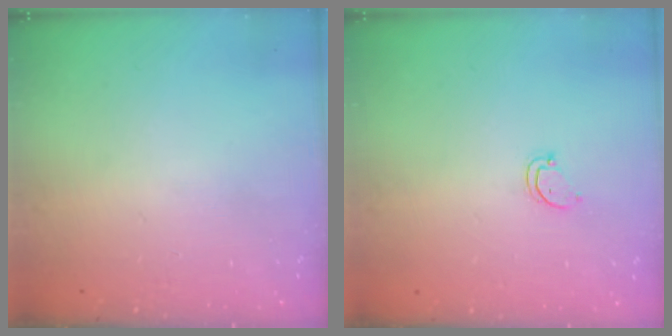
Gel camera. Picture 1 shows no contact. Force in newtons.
{"total": 2.6, "press": 2.6, "slide": 0.3}